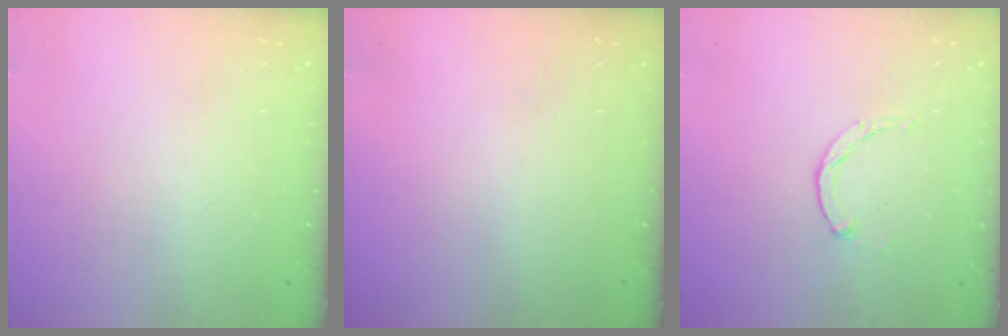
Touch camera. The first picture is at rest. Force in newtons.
{"total": 0.0}
{"total": 0.7, "press": 0.7, "slide": 0.2}